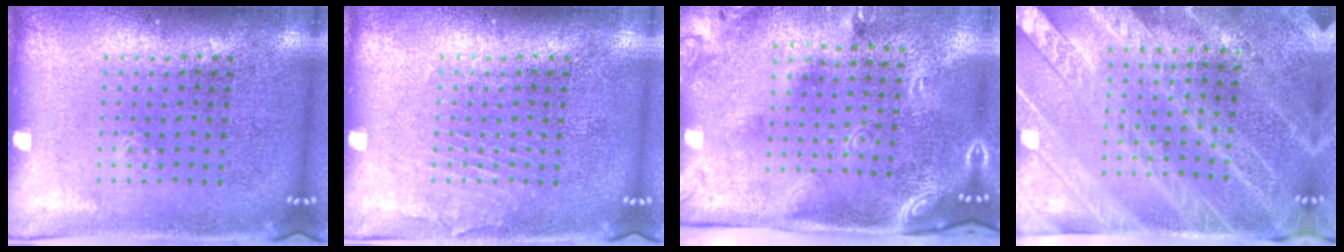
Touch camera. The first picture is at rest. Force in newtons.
{"total": 1.0, "press": 1.0, "slide": 0.1}
{"total": 2.5, "press": 1.7, "slide": 1.8}
{"total": 3.6, "press": 3.2, "slide": 1.6}